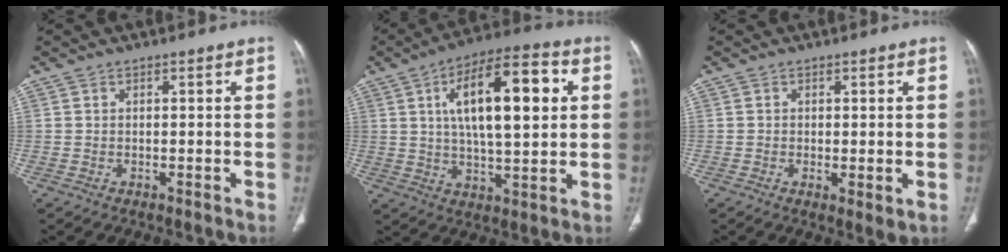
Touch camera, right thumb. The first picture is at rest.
{"total": 18.3, "force": [4.5, 6.9, 16.4], "torque": [-0.243, 0.007, 0.068]}
{"total": 2.6, "force": [-0.4, 0.9, 2.4], "torque": [-0.043, -0.012, -0.007]}